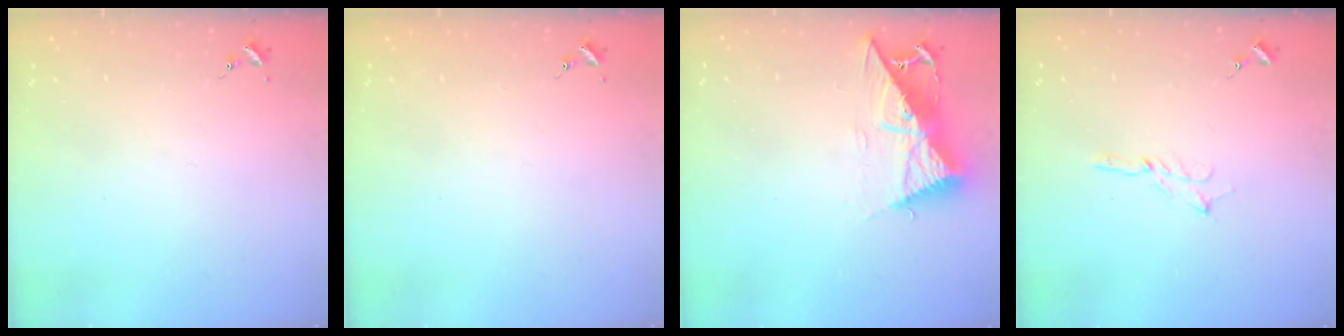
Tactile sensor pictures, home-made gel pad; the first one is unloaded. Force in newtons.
{"total": 0.0}
{"total": 13.0, "press": 13.0, "slide": 1.1}
{"total": 2.7, "press": 2.7, "slide": 0.3}